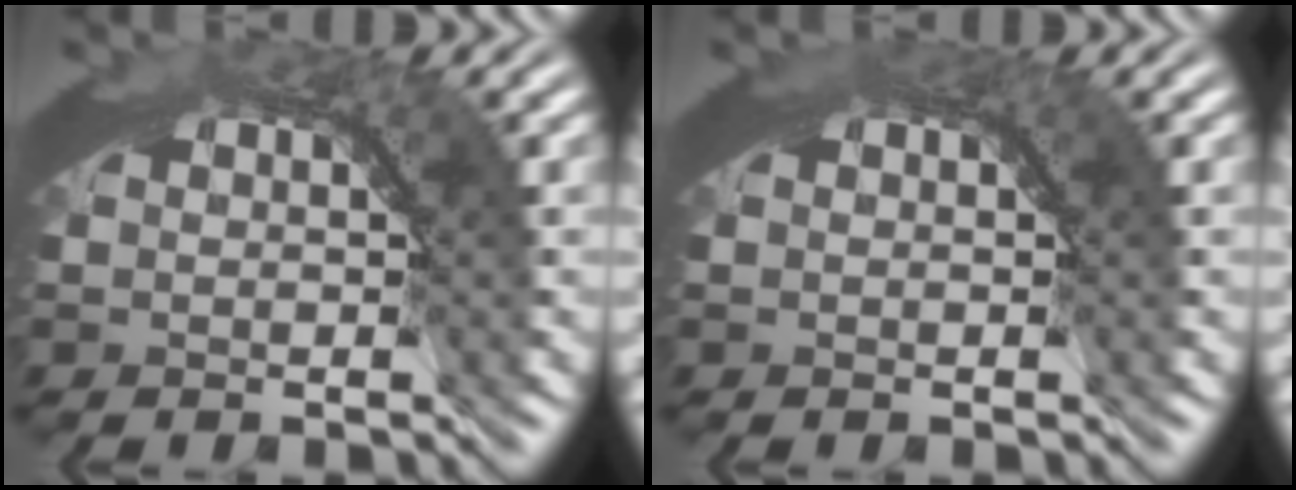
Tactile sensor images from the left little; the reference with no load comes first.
{"total": 0.9, "force": [0.4, 0.3, 0.8], "torque": [-0.007, 0.002, 0.004]}